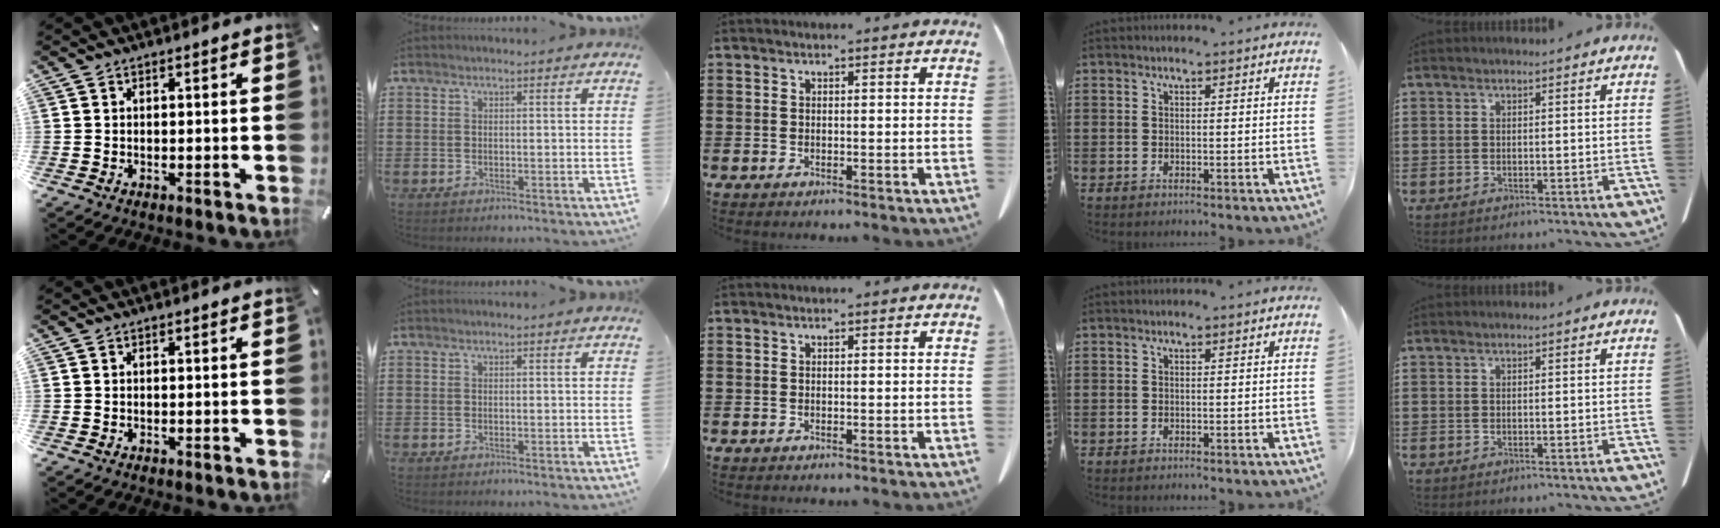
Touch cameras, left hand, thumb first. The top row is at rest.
{}